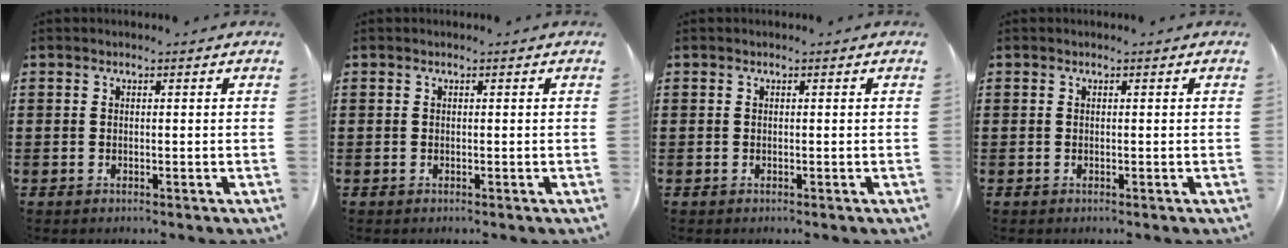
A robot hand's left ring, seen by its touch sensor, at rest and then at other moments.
{"total": 0.0}
{"total": 0.0}
{"total": 0.0}